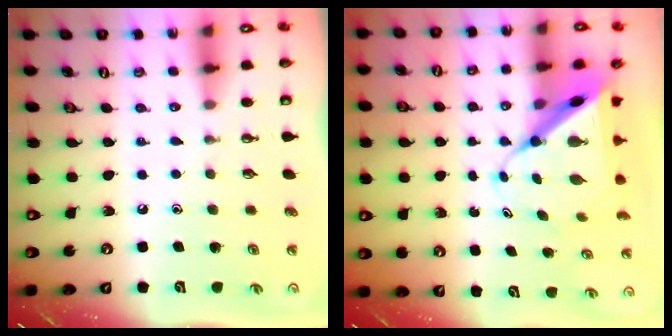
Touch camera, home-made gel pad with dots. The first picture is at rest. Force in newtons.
{"total": 10.1, "press": 10.1, "slide": 0.6}